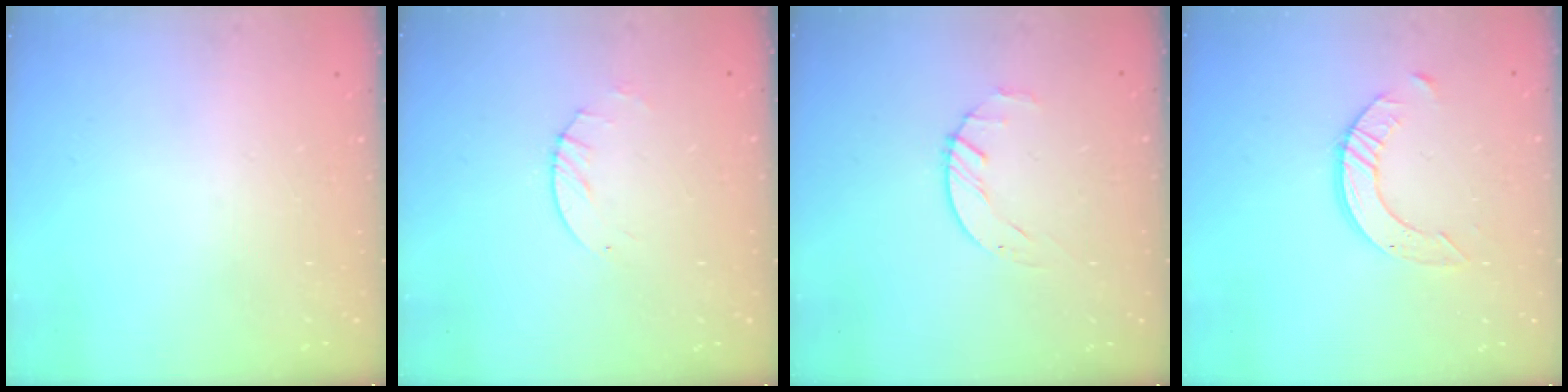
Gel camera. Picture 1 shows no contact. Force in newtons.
{"total": 2.6, "press": 2.5, "slide": 0.4}
{"total": 1.6, "press": 1.6, "slide": 0.3}
{"total": 8.0, "press": 7.9, "slide": 0.8}